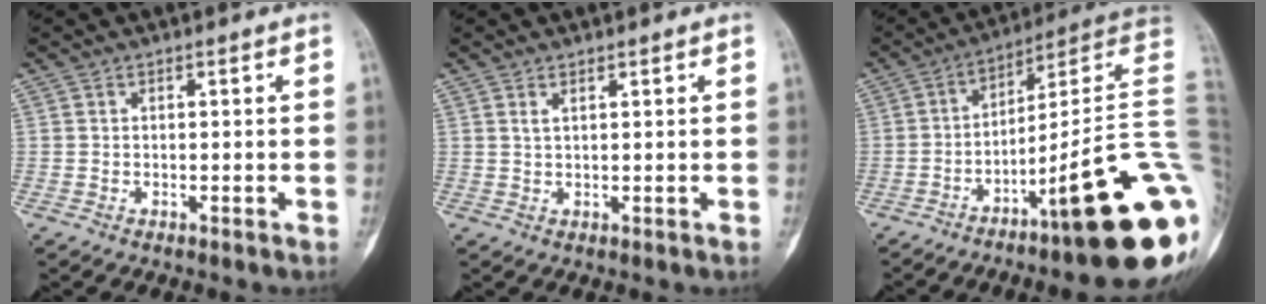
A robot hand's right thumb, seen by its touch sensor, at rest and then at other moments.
{"total": 1.2, "force": [0.8, 0.4, 0.9], "torque": [-0.019, -0.003, 0.018]}
{"total": 24.8, "force": [-8.1, 3.1, 23.2], "torque": [-0.241, 0.068, -0.116]}